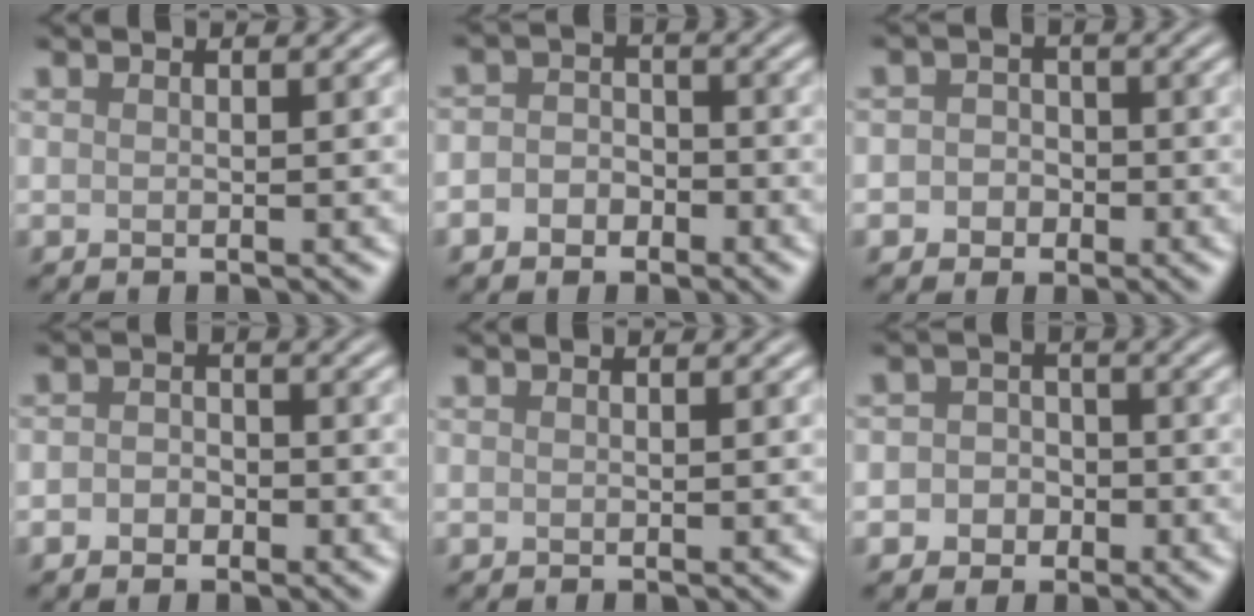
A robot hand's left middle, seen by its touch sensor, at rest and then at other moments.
{"total": 2.6, "force": [-1.3, 2.0, 1.1], "torque": [-0.004, 0.004, -0.037]}
{"total": 2.6, "force": [-0.6, 2.4, 0.9], "torque": [0.011, 0.002, -0.029]}
{"total": 2.0, "force": [-0.8, 1.5, 1.0], "torque": [-0.016, 0.001, -0.022]}
{"total": 0.0}
{"total": 3.5, "force": [-1.0, 3.1, 1.1], "torque": [0.011, 0.007, -0.036]}